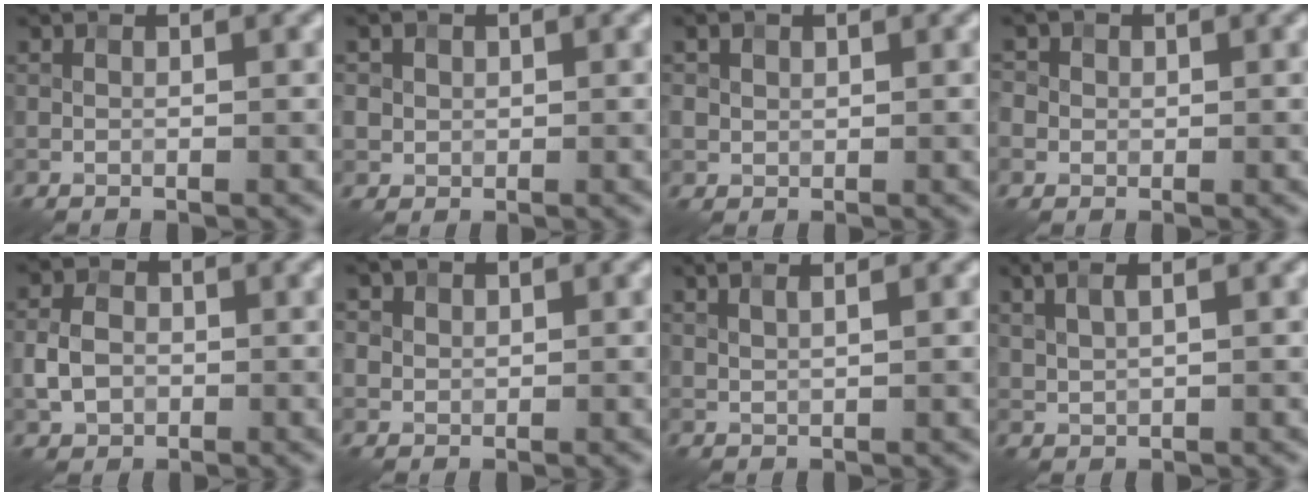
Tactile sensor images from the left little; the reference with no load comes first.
{"total": 2.5, "force": [0.7, 2.3, 0.8], "torque": [-0.011, 0.005, 0.015]}
{"total": 1.8, "force": [0.5, 1.6, 0.6], "torque": [-0.012, -0.003, 0.011]}
{"total": 3.5, "force": [0.5, 3.2, 1.2], "torque": [-0.006, 0.022, -0.013]}
{"total": 3.1, "force": [-0.6, 2.4, 1.8], "torque": [-0.034, 0.002, -0.014]}
{"total": 2.7, "force": [1.3, 2.2, 1.0], "torque": [-0.022, 0.005, 0.026]}
{"total": 3.3, "force": [2.3, 1.3, 2.1], "torque": [-0.024, 0.029, 0.012]}
{"total": 3.1, "force": [2.0, 1.2, 2.1], "torque": [-0.042, 0.015, 0.026]}